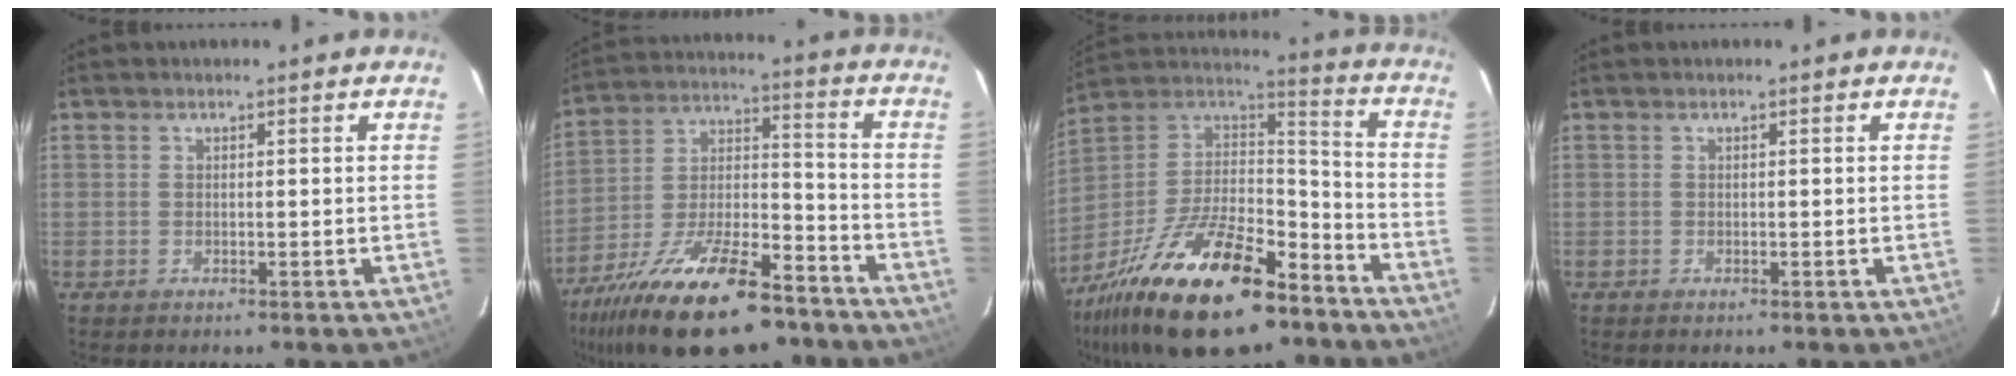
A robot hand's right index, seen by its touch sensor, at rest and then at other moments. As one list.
[{"total": 25.6, "force": [-17.9, 9.0, 15.9], "torque": [-0.301, -0.021, -0.282]}, {"total": 30.4, "force": [-19.4, 11.7, 20.3], "torque": [-0.392, -0.021, -0.310]}, {"total": 0.0}]